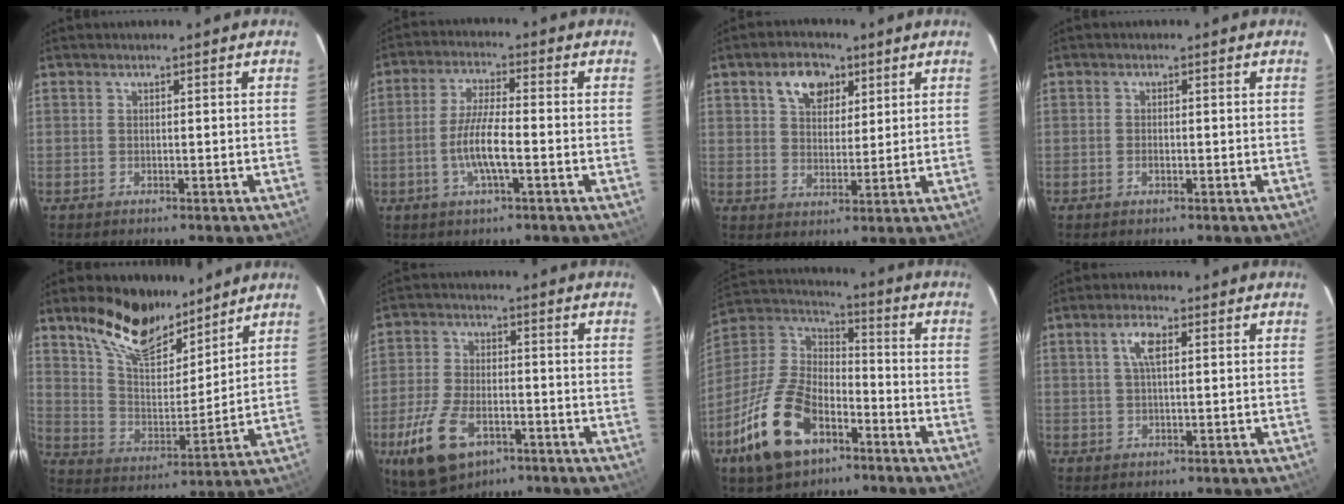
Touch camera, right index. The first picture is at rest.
{"total": 7.6, "force": [-2.3, 1.3, 7.2], "torque": [-0.144, -0.003, -0.045]}
{"total": 7.6, "force": [3.8, 5.0, 4.2], "torque": [-0.068, 0.018, 0.067]}
{"total": 1.3, "force": [-0.4, 0.7, 1.0], "torque": [-0.021, 0.001, -0.008]}
{"total": 15.9, "force": [11.8, 6.8, 8.3], "torque": [-0.161, 0.013, 0.215]}
{"total": 13.0, "force": [-6.5, 7.0, 8.9], "torque": [-0.201, -0.017, -0.113]}
{"total": 19.6, "force": [-10.1, 10.8, 12.8], "torque": [-0.281, -0.003, -0.181]}
{"total": 3.9, "force": [1.2, 1.4, 3.5], "torque": [-0.068, 0.009, 0.022]}